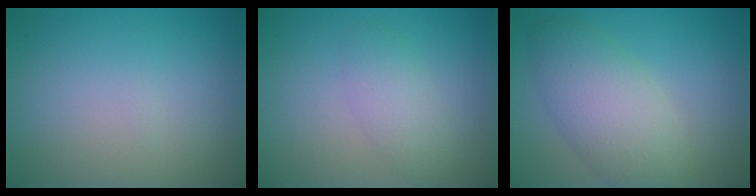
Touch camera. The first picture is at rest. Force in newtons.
{"total": 2.2, "press": 2.2, "slide": 0.0}
{"total": 5.4, "press": 5.4, "slide": 0.3}